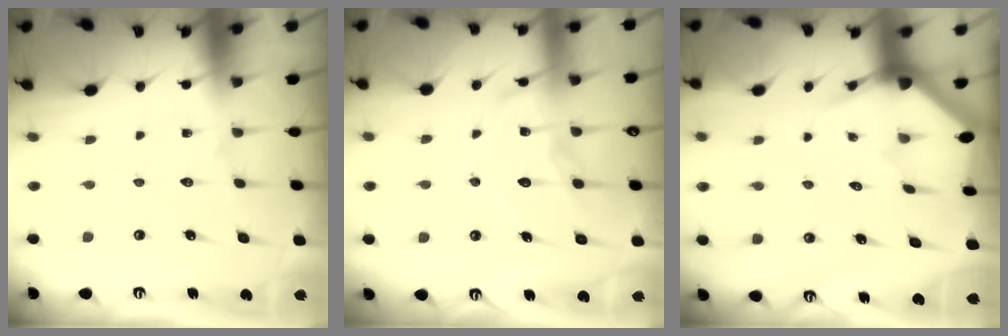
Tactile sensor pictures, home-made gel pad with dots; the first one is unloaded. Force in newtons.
{"total": 14.0, "press": 14.0, "slide": 1.2}
{"total": 2.9, "press": 2.9, "slide": 0.2}